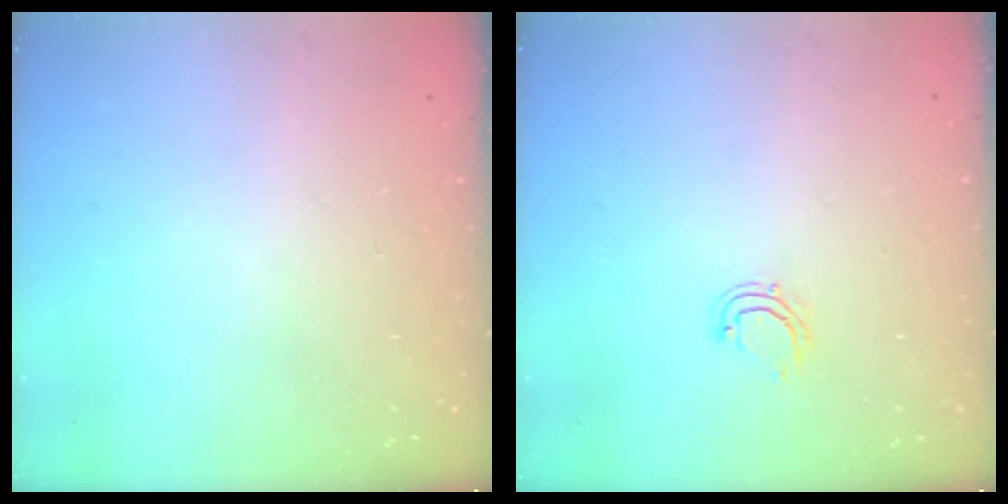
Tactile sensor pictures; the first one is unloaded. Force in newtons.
{"total": 4.8, "press": 4.7, "slide": 0.7}